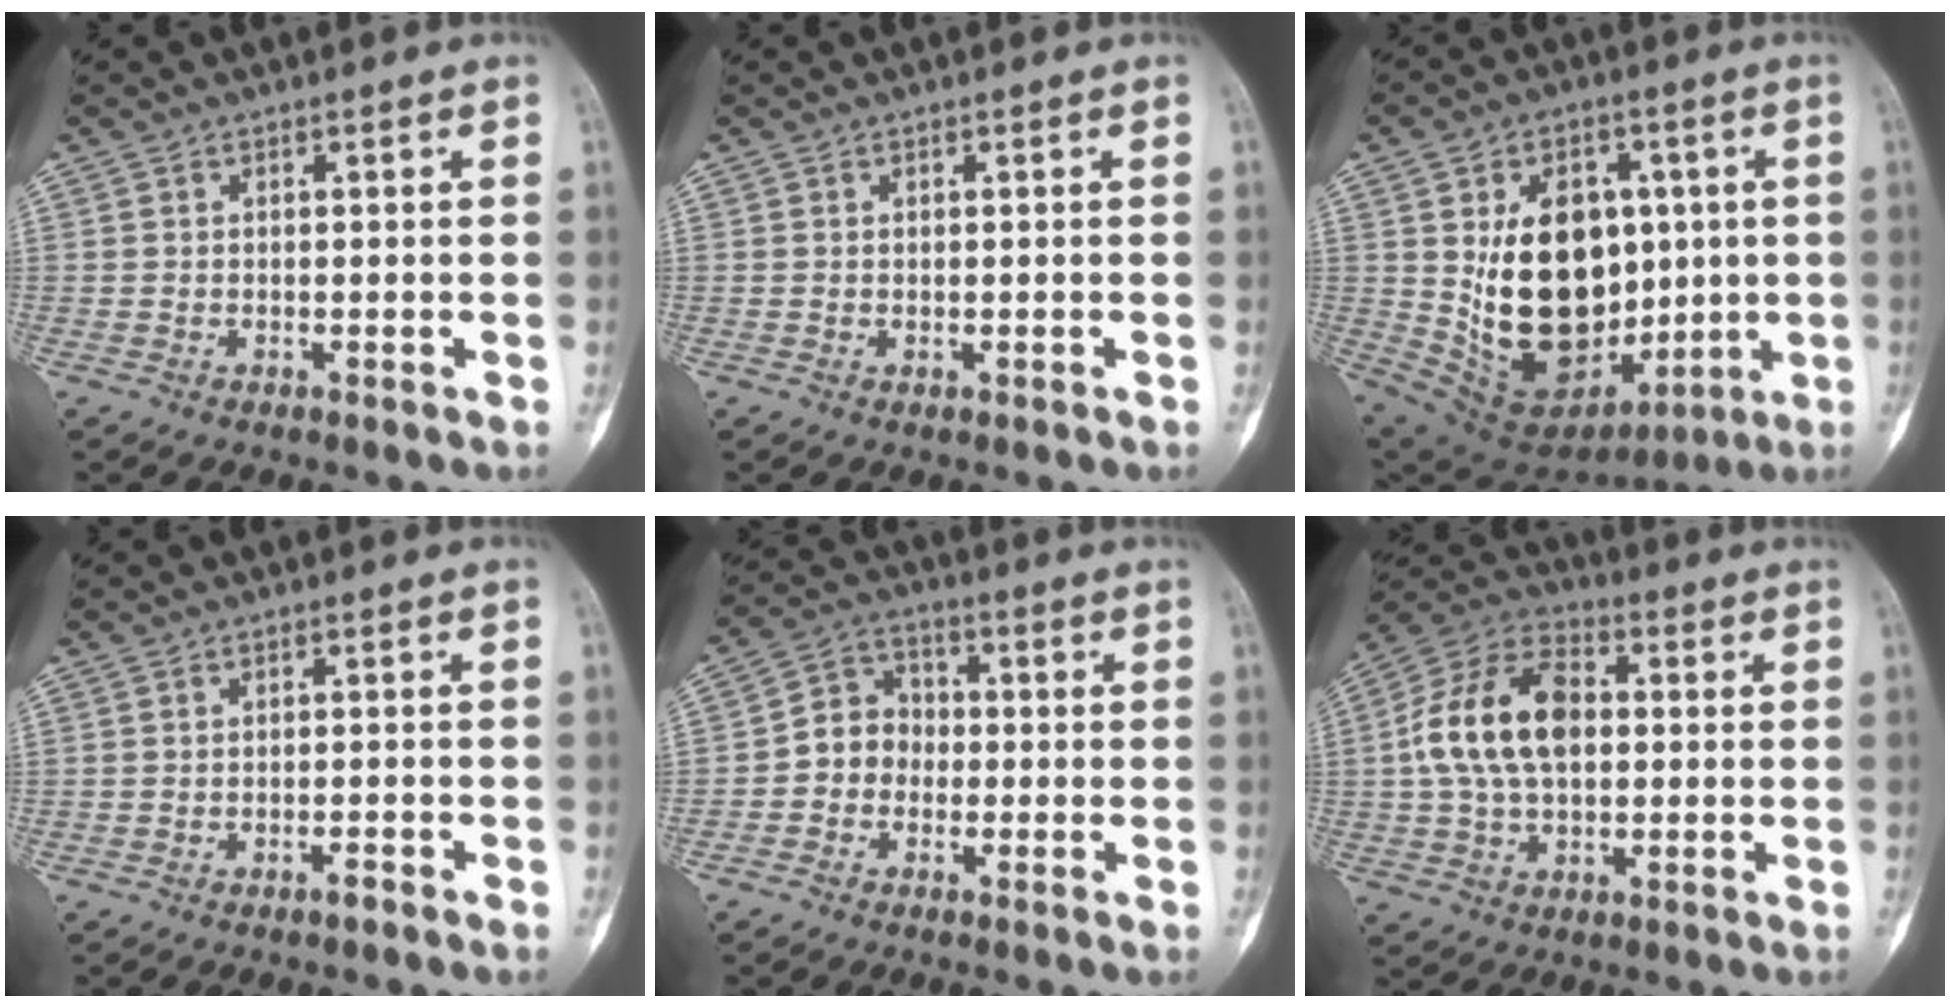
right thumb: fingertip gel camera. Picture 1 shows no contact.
{"total": 0.0}
{"total": 22.8, "force": [1.4, 15.7, 16.5], "torque": [-0.236, -0.010, 0.056]}
{"total": 1.4, "force": [-1.1, 0.2, 0.8], "torque": [-0.019, 0.006, -0.018]}
{"total": 6.7, "force": [-1.4, 5.9, 2.8], "torque": [-0.018, 0.028, -0.042]}
{"total": 16.1, "force": [1.3, 10.1, 12.4], "torque": [-0.224, 0.027, 0.016]}